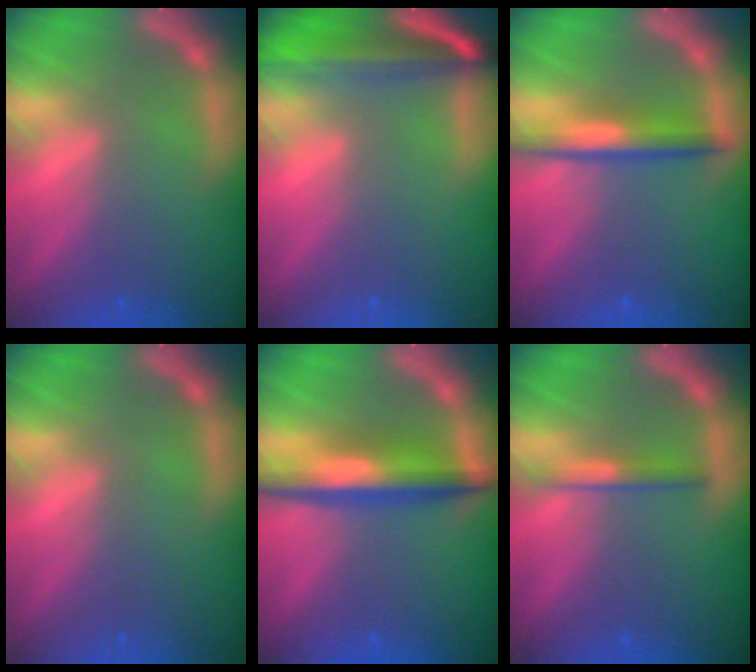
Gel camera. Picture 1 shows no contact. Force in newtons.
{"total": 8.6}
{"total": 4.0}
{"total": 0.0}
{"total": 6.0}
{"total": 2.0}